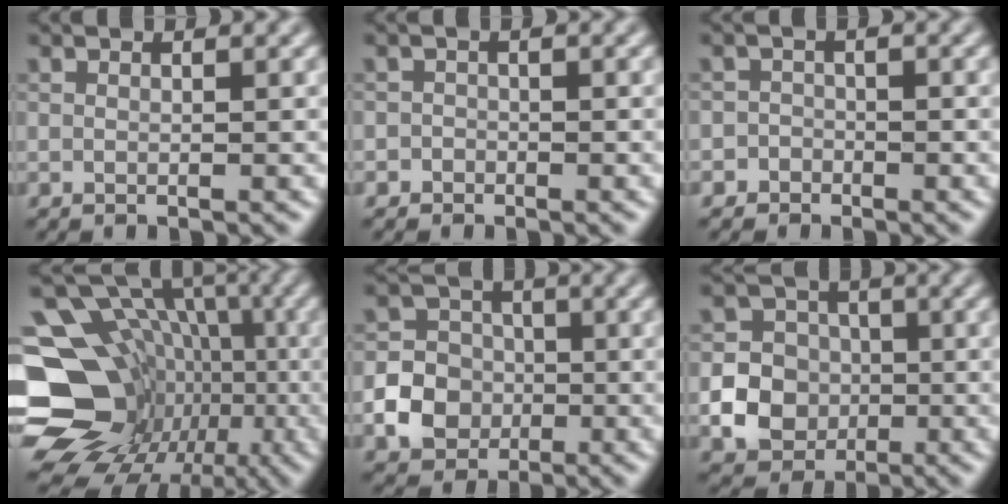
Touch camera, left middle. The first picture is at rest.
{"total": 1.1, "force": [-0.7, 0.9, -0.1], "torque": [0.010, 0.006, -0.011]}
{"total": 2.1, "force": [-1.3, 1.6, -0.2], "torque": [0.030, 0.009, -0.028]}
{"total": 18.8, "force": [-4.8, 16.1, 8.4], "torque": [-0.152, 0.011, -0.076]}
{"total": 4.7, "force": [-1.4, 4.1, 1.7], "torque": [-0.017, 0.004, -0.042]}
{"total": 8.6, "force": [-2.3, 8.0, 2.2], "torque": [-0.042, -0.010, -0.059]}